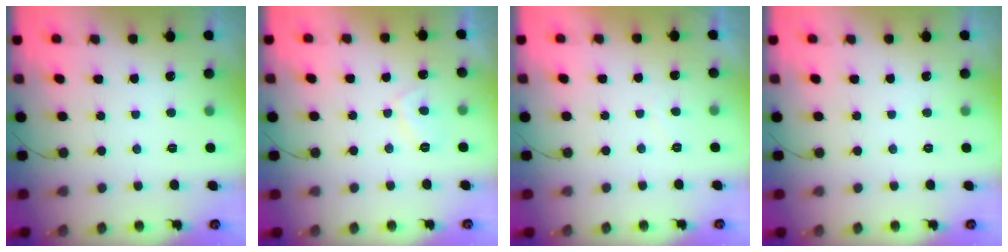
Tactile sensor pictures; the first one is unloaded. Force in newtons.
{"total": 2.7, "press": 2.6, "slide": 0.4}
{"total": 0.6, "press": 0.3, "slide": 0.5}
{"total": 0.0}